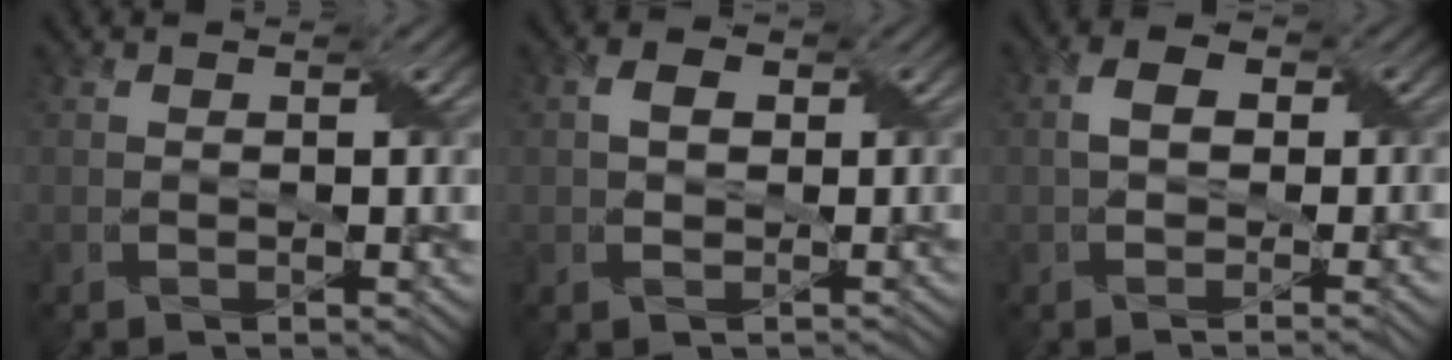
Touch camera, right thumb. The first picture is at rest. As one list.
[{"total": 2.8, "force": [0.0, 2.3, 1.5], "torque": [-0.031, -0.002, 0.001]}, {"total": 3.6, "force": [-0.7, 1.9, 3.0], "torque": [-0.049, -0.001, -0.015]}]